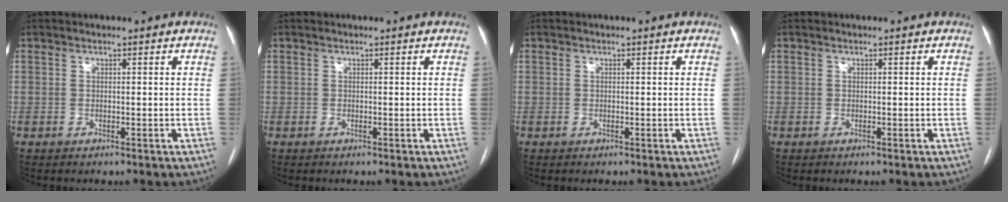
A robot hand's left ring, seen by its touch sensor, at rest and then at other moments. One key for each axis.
{"total": 0.0}
{"total": 0.0}
{"total": 0.0}